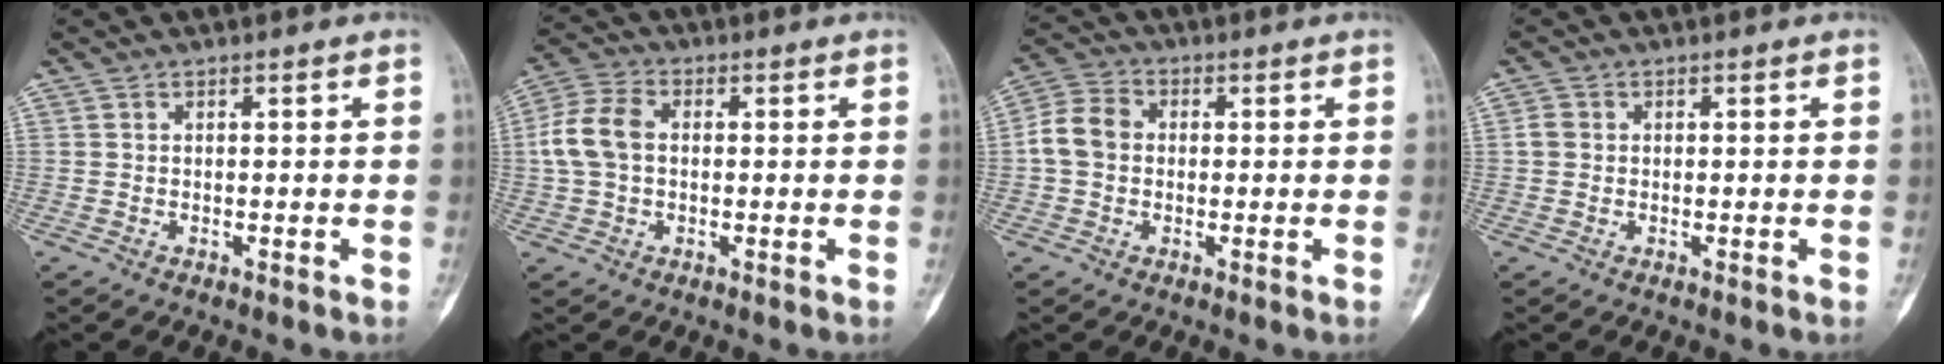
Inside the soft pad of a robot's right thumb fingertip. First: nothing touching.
{"total": 8.2, "force": [0.4, 5.8, 5.9], "torque": [-0.128, 0.022, 0.001]}
{"total": 6.9, "force": [-0.1, 5.6, 4.1], "torque": [-0.075, 0.022, -0.012]}
{"total": 2.0, "force": [0.1, 1.7, 1.0], "torque": [-0.016, 0.005, -0.001]}